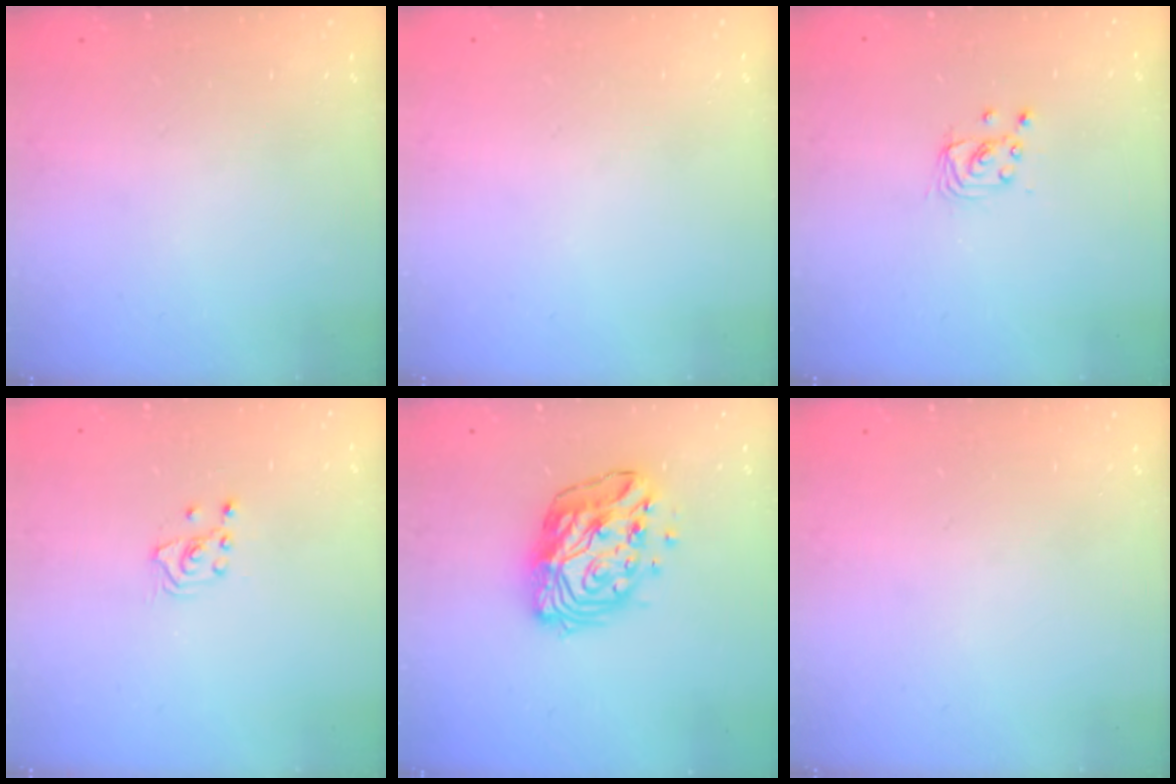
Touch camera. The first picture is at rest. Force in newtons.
{"total": 0.0}
{"total": 2.8, "press": 2.8, "slide": 0.2}
{"total": 2.5, "press": 2.4, "slide": 0.9}
{"total": 14.9, "press": 14.8, "slide": 1.4}
{"total": 0.0}